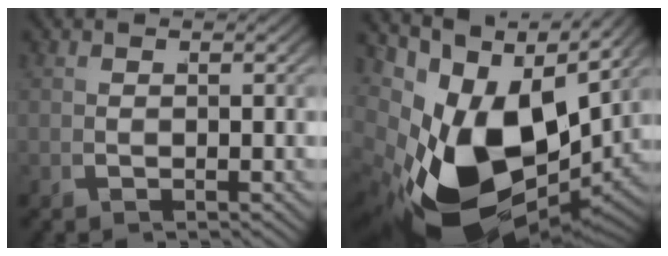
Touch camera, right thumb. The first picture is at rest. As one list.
[{"total": 17.3, "force": [-1.6, 9.8, 14.1], "torque": [-0.289, -0.057, 0.011]}]